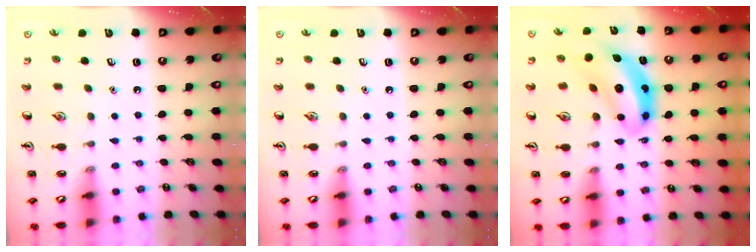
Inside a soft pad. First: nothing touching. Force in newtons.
{"total": 0.0}
{"total": 9.6, "press": 9.0, "slide": 3.3}